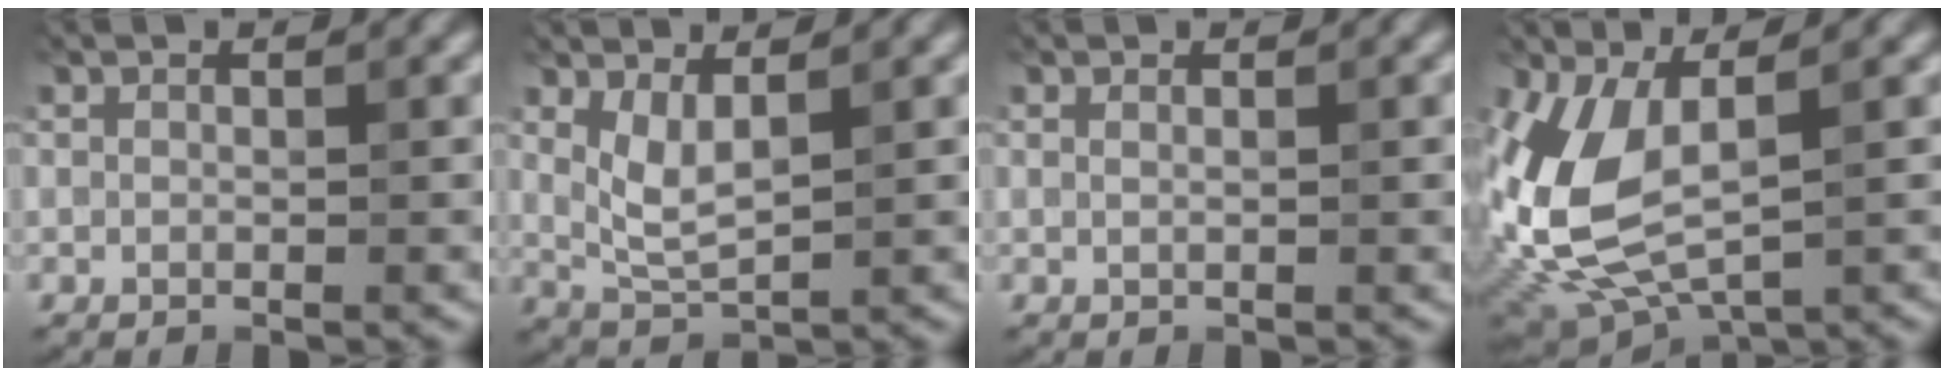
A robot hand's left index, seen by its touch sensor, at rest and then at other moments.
{"total": 2.3, "force": [0.8, 0.6, 2.0], "torque": [-0.055, -0.008, 0.033]}
{"total": 1.3, "force": [0.4, 0.6, 1.0], "torque": [-0.010, 0.002, 0.000]}
{"total": 8.8, "force": [0.0, 4.4, 7.7], "torque": [-0.204, -0.019, 0.018]}